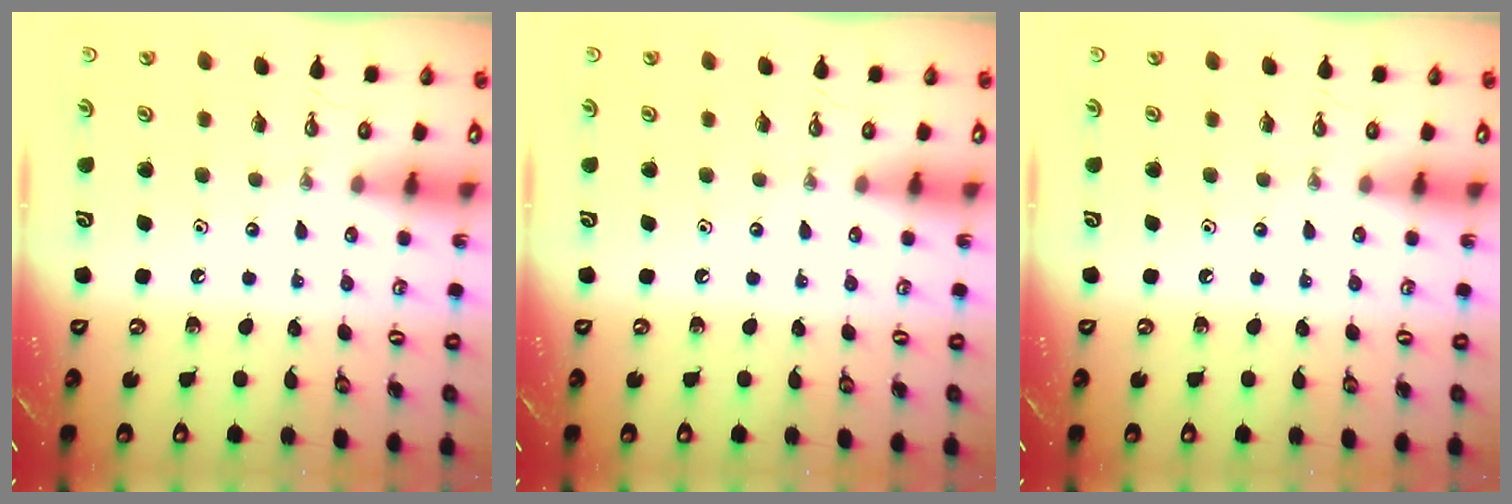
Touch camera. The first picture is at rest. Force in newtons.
{"total": 0.0}
{"total": 0.0}